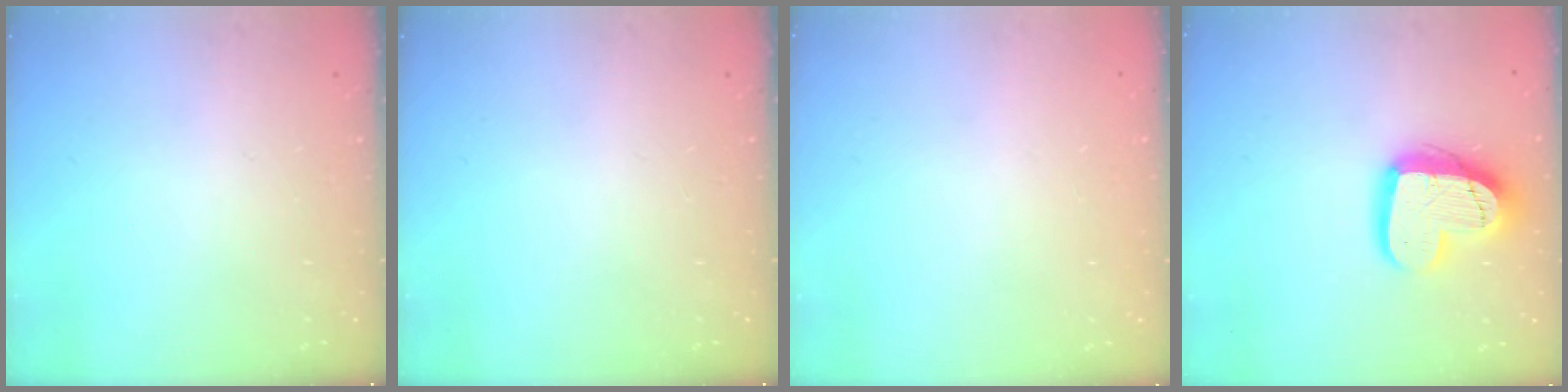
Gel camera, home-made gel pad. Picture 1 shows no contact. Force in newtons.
{"total": 0.0}
{"total": 0.0}
{"total": 16.1, "press": 16.1, "slide": 1.0}